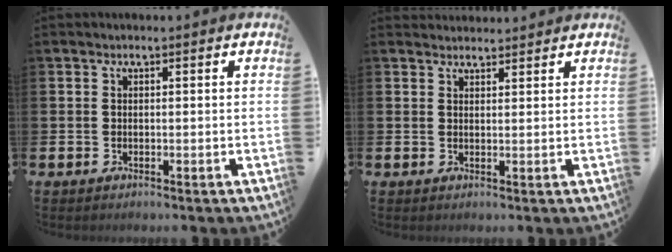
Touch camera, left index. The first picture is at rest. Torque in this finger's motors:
{"motor_torque": [0.76, -1.37, -0.05, -0.03]}